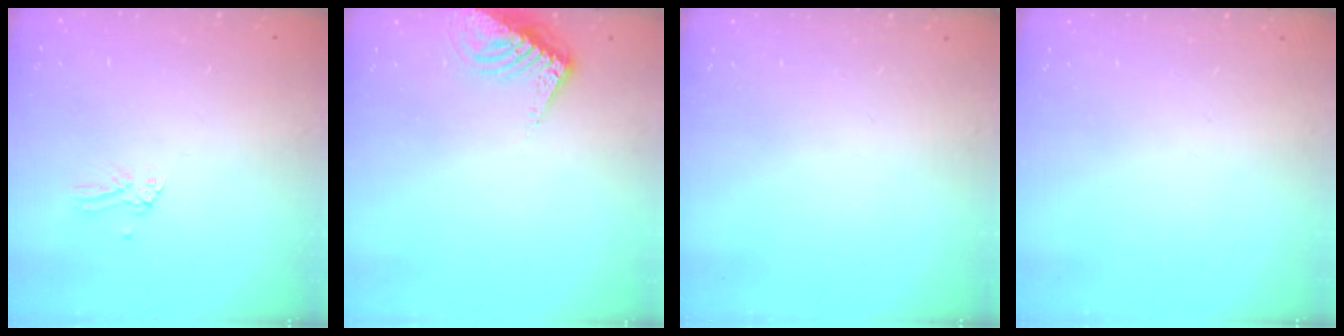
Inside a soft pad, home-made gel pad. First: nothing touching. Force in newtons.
{"total": 8.5, "press": 8.5, "slide": 0.5}
{"total": 0.0}
{"total": 0.0}